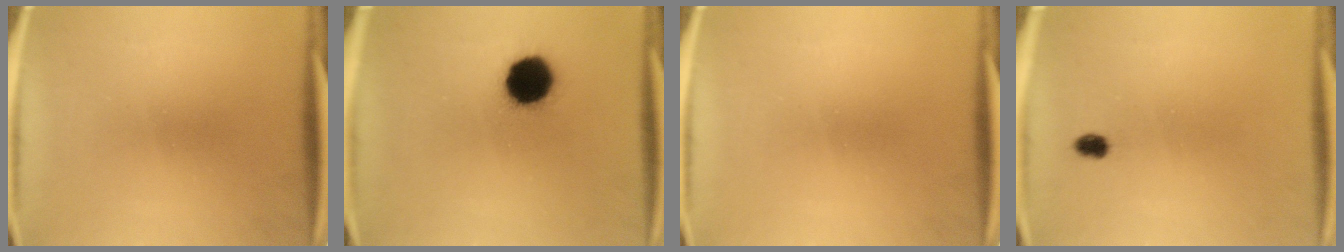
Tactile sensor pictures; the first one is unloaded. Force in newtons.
{"total": 12.1}
{"total": 0.0}
{"total": 1.9}